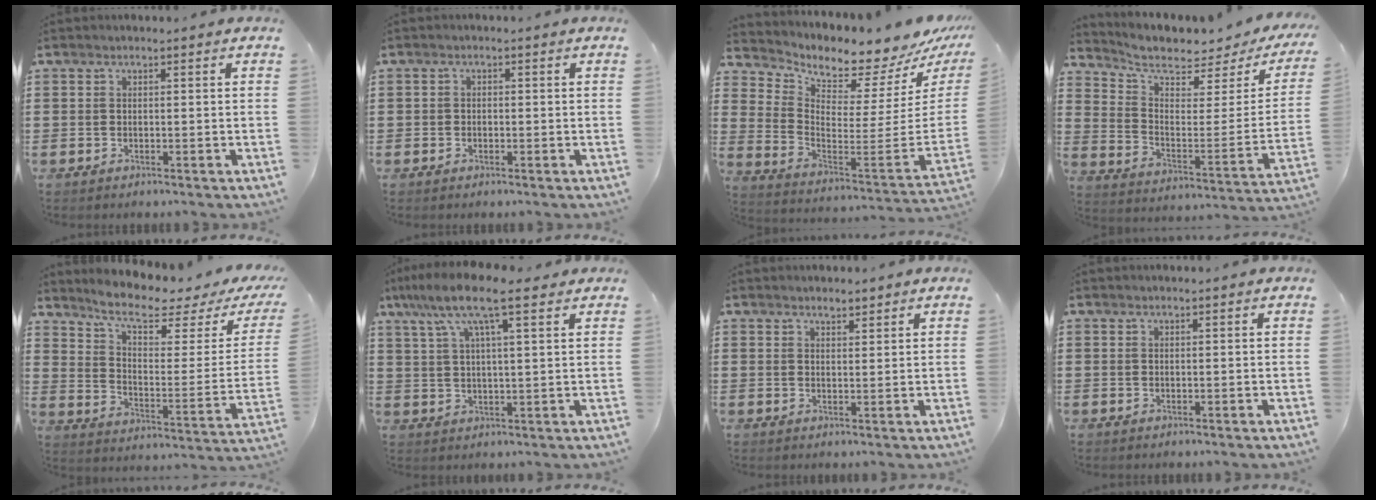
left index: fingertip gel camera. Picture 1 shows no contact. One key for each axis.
{"total": 0.8, "fx": -0.5, "fy": 0.6, "fz": 0.2, "tx": -0.006, "ty": 0.000, "tz": -0.011}
{"total": 4.8, "fx": 4.7, "fy": 0.7, "fz": 0.6, "tx": -0.033, "ty": -0.074, "tz": 0.071}
{"total": 5.1, "fx": 4.4, "fy": 1.2, "fz": 2.3, "tx": -0.073, "ty": -0.044, "tz": 0.071}
{"total": 6.7, "fx": 5.3, "fy": 1.4, "fz": 3.9, "tx": -0.096, "ty": -0.038, "tz": 0.086}
{"total": 9.9, "fx": 6.4, "fy": 2.2, "fz": 7.3, "tx": -0.151, "ty": -0.009, "tz": 0.110}
{"total": 1.8, "fx": 1.7, "fy": 0.6, "fz": 0.4, "tx": -0.011, "ty": 0.003, "tz": 0.032}
{"total": 0.0}